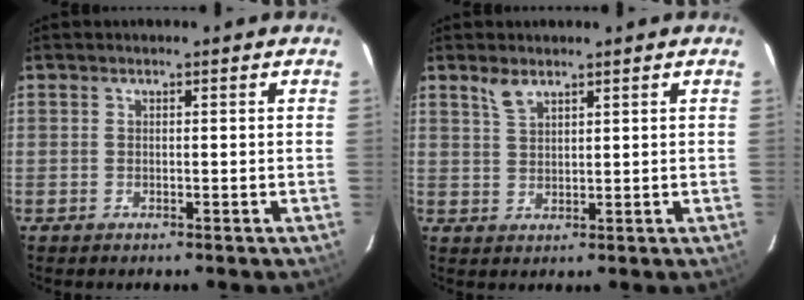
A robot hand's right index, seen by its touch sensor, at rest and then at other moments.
{"total": 2.9, "force": [2.3, 1.0, 1.5], "torque": [-0.030, 0.002, 0.047]}